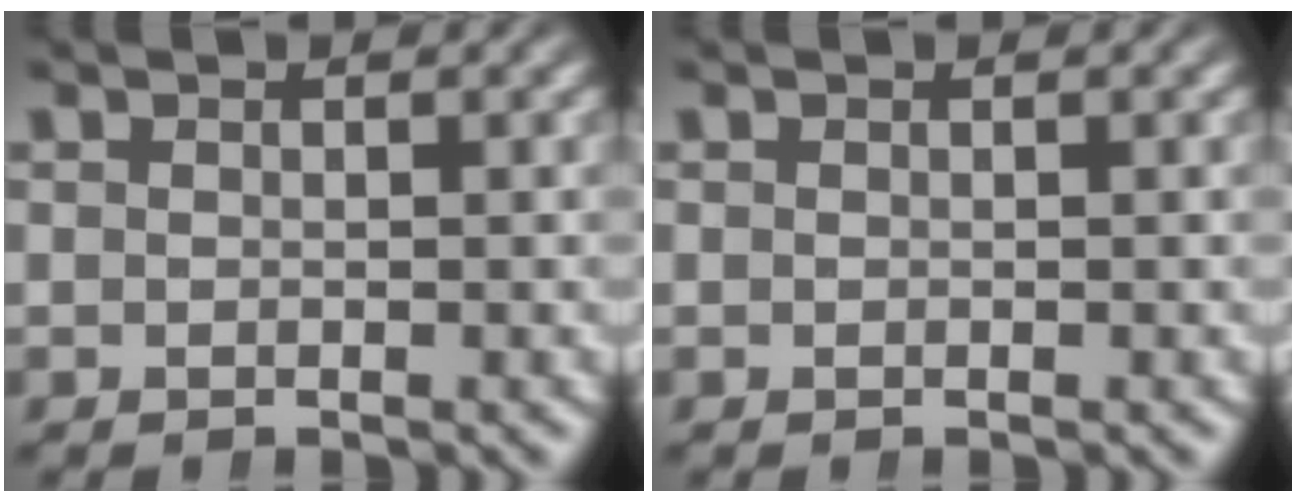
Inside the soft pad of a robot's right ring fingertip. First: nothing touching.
{"total": 0.0}